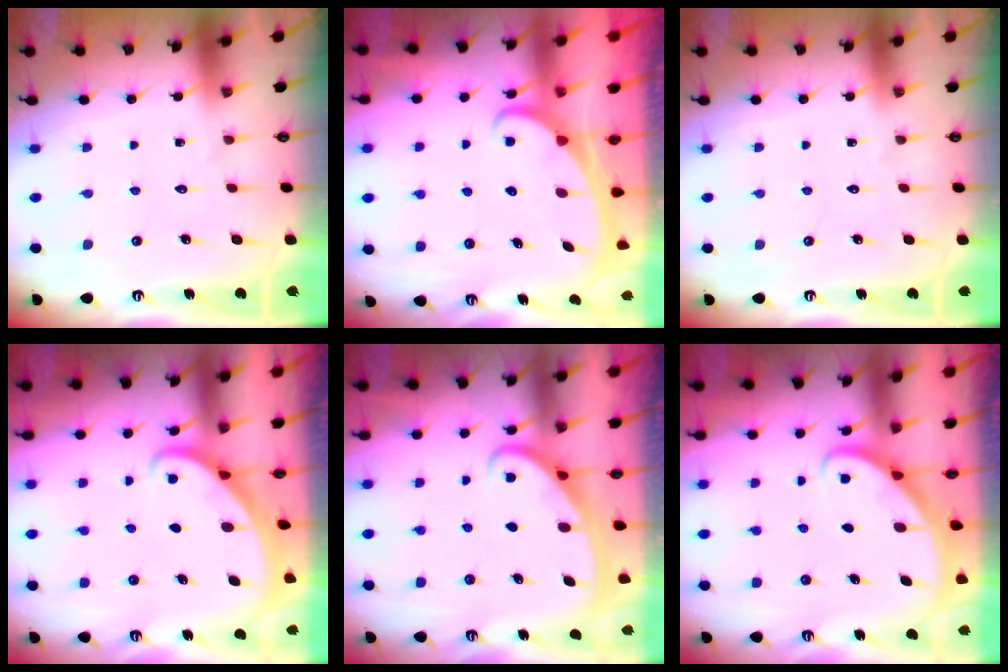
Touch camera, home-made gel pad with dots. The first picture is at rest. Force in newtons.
{"total": 2.2, "press": 2.2, "slide": 0.4}
{"total": 0.0}
{"total": 1.6, "press": 1.6, "slide": 0.1}
{"total": 2.5, "press": 2.5, "slide": 0.4}
{"total": 2.9, "press": 2.9, "slide": 0.2}